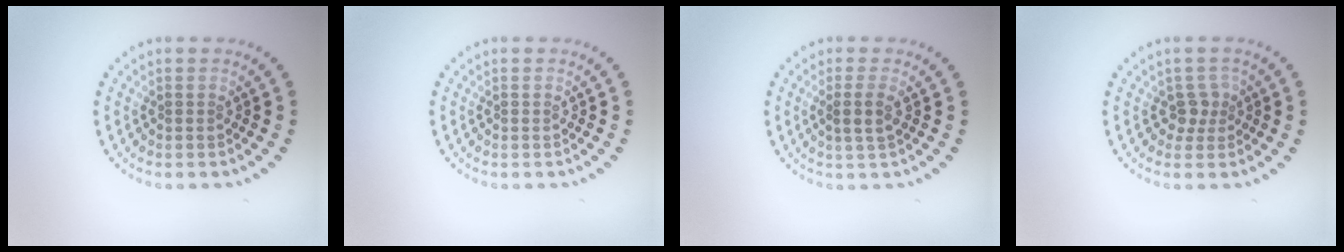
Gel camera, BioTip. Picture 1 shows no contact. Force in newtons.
{"total": 0.0}
{"total": 1.7, "press": 1.4, "slide": 1.0}
{"total": 1.9, "press": 1.4, "slide": 1.3}